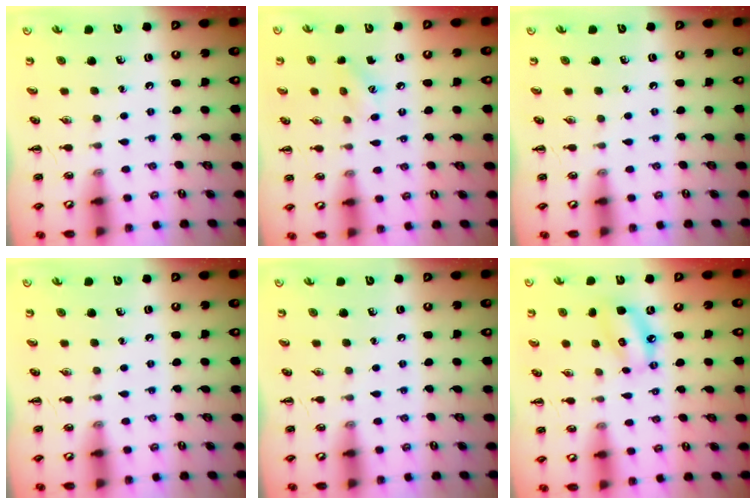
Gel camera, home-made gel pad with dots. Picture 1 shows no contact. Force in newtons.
{"total": 6.1, "press": 5.9, "slide": 1.7}
{"total": 0.0}
{"total": 0.0}
{"total": 0.0}
{"total": 9.0, "press": 8.7, "slide": 2.3}